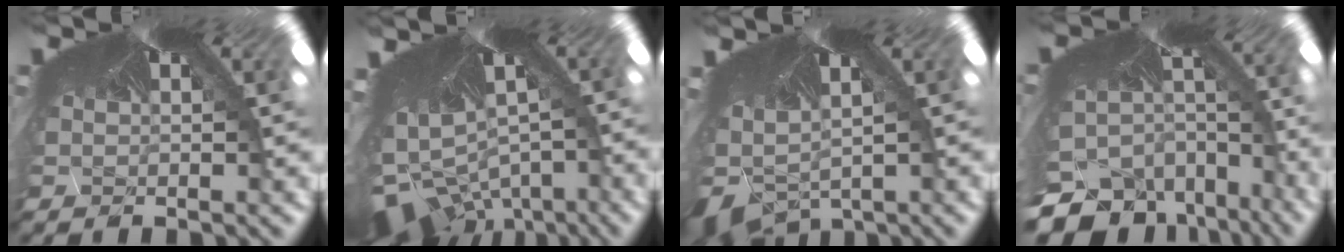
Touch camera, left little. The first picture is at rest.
{"total": 7.6, "force": [-7.3, 2.1, 0.8], "torque": [-0.016, -0.087, -0.094]}
{"total": 6.8, "force": [-6.8, 0.4, -0.1], "torque": [-0.027, -0.095, -0.067]}
{"total": 10.7, "force": [-10.6, 1.6, -1.0], "torque": [0.005, -0.088, -0.134]}